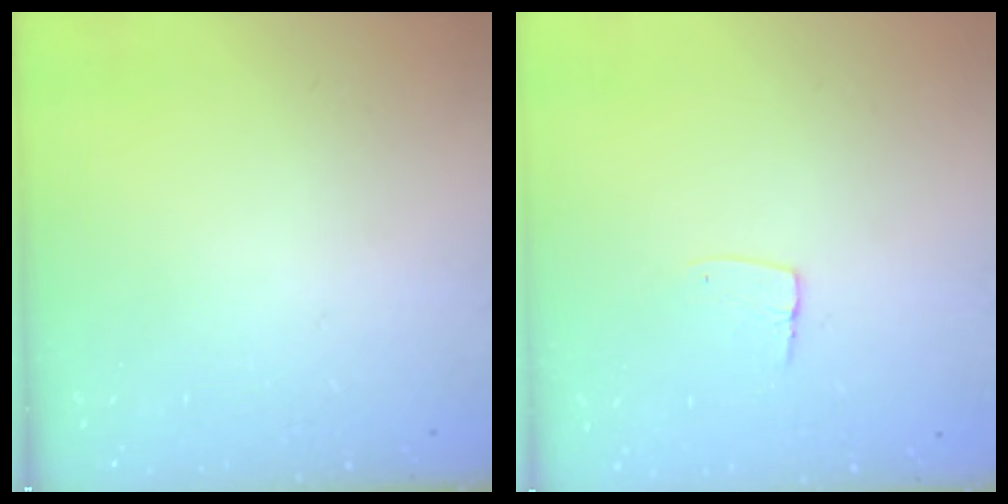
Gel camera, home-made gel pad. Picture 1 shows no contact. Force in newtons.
{"total": 5.3, "press": 5.3, "slide": 0.4}